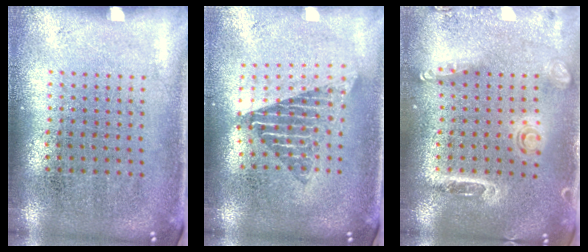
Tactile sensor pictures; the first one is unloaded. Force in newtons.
{"total": 1.7, "press": 1.4, "slide": 1.0}
{"total": 1.6, "press": 1.5, "slide": 0.6}